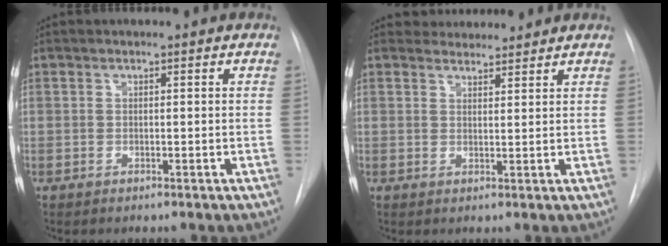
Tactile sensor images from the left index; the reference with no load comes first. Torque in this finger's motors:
{"motor_torque": [0.20, -0.26, -0.11, 0.01]}